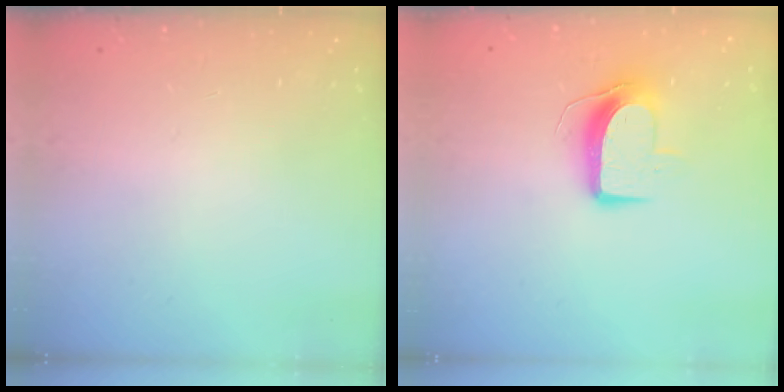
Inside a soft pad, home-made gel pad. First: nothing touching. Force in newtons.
{"total": 9.2, "press": 9.2, "slide": 0.2}